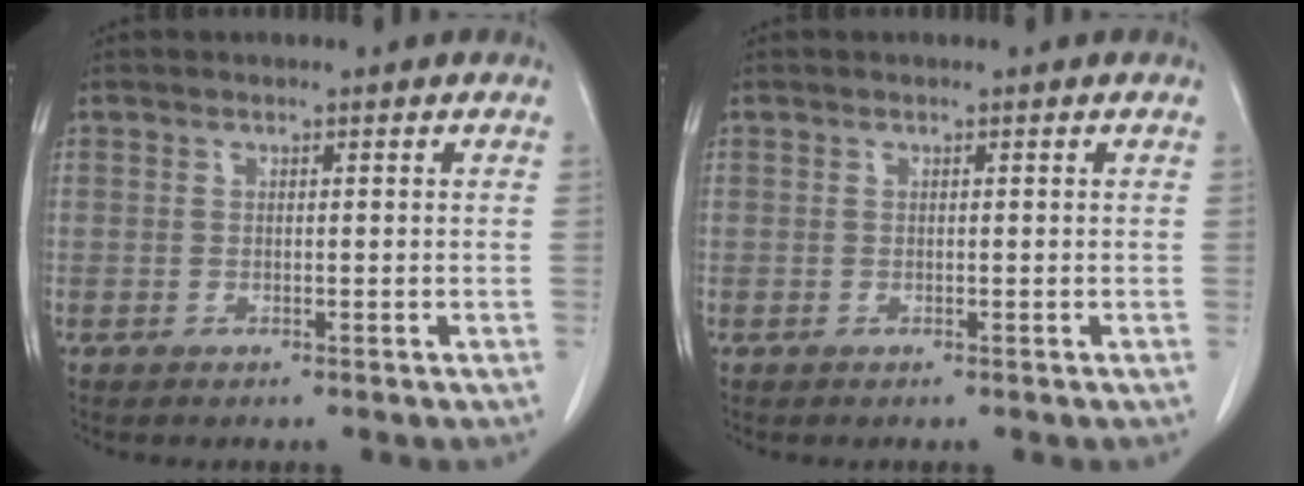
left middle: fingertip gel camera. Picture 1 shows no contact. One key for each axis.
{"total": 0.0}